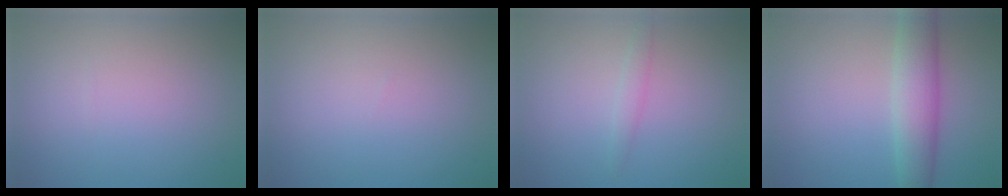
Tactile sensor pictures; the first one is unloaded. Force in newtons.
{"total": 0.0}
{"total": 1.0, "press": 1.0, "slide": 0.1}
{"total": 5.1, "press": 5.1, "slide": 0.4}